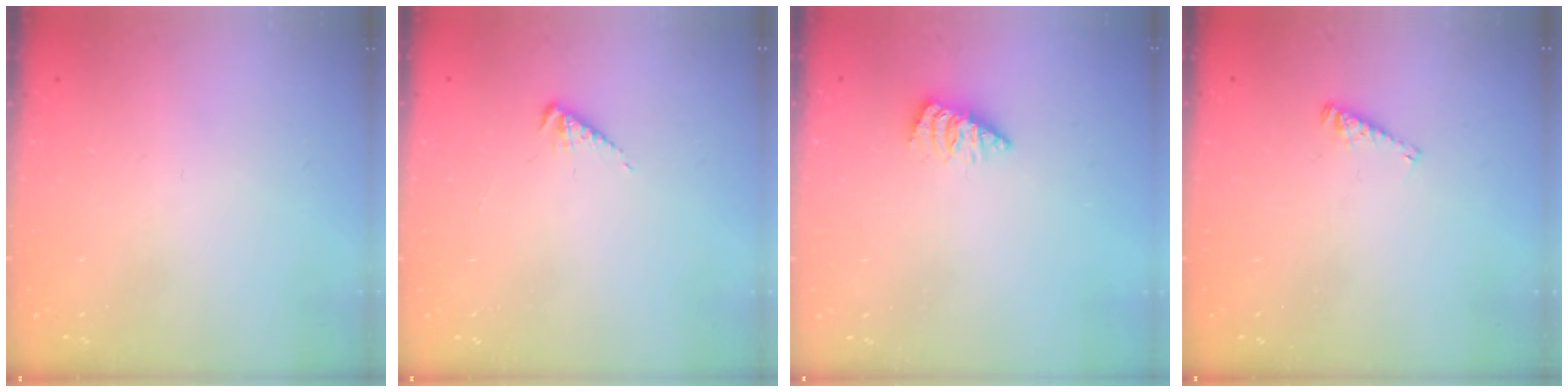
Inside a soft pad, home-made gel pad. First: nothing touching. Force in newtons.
{"total": 2.9, "press": 2.9, "slide": 0.6}
{"total": 1.4, "press": 1.3, "slide": 0.2}
{"total": 3.0, "press": 3.0, "slide": 0.3}